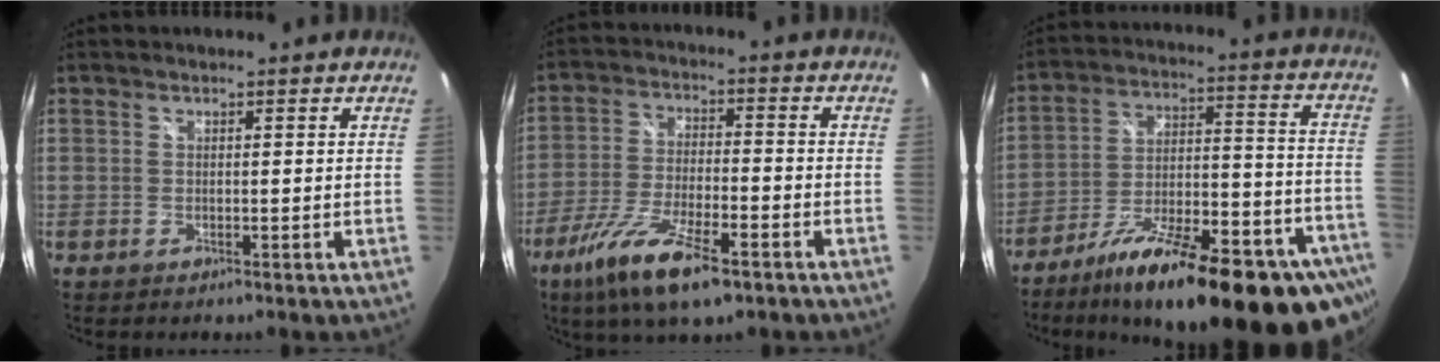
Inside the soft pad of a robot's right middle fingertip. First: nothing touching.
{"total": 13.6, "force": [-8.3, 3.5, 10.1], "torque": [-0.214, -0.030, -0.152]}
{"total": 31.9, "force": [-22.2, 9.1, 21.0], "torque": [-0.294, -0.016, -0.308]}